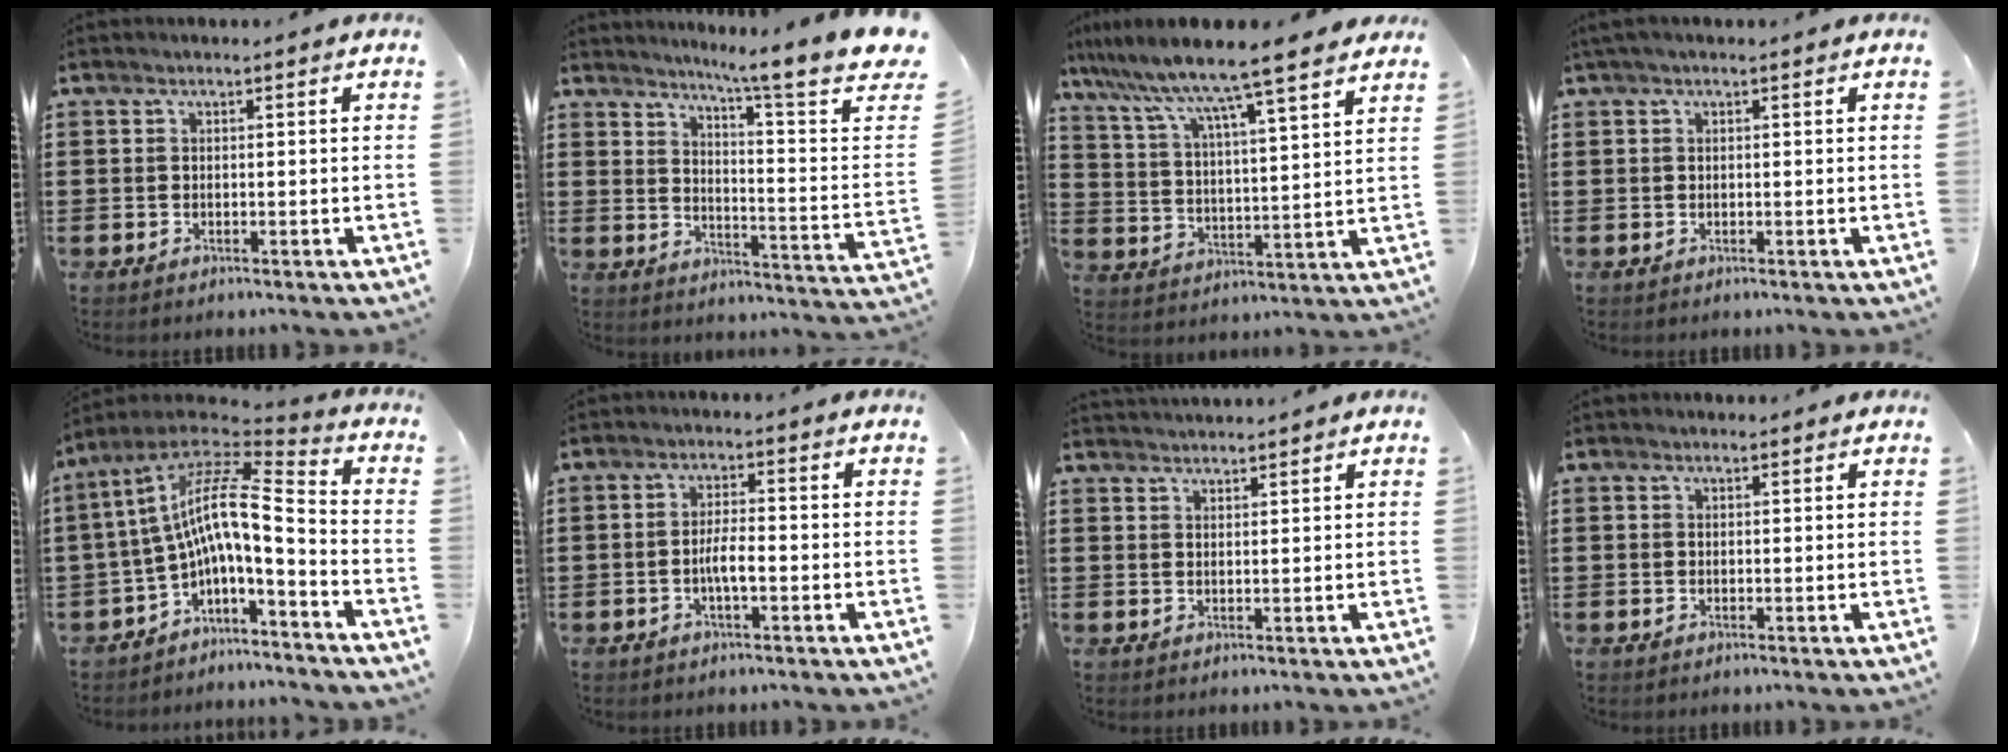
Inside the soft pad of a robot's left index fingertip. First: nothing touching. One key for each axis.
{"total": 9.1, "fx": 7.5, "fy": -0.9, "fz": 5.1, "tx": -0.102, "ty": -0.060, "tz": 0.117}
{"total": 8.5, "fx": 7.4, "fy": -0.3, "fz": 4.0, "tx": -0.108, "ty": -0.050, "tz": 0.120}
{"total": 0.6, "fx": 0.3, "fy": 0.0, "fz": 0.6, "tx": -0.012, "ty": 0.001, "tz": 0.006}
{"total": 10.5, "fx": -2.0, "fy": 2.5, "fz": 10.0, "tx": -0.207, "ty": -0.018, "tz": -0.057}
{"total": 3.6, "fx": -0.9, "fy": 0.8, "fz": 3.4, "tx": -0.067, "ty": 0.001, "tz": -0.019}
{"total": 2.0, "fx": 2.0, "fy": -0.1, "fz": -0.1, "tx": -0.002, "ty": -0.001, "tz": 0.039}
{"total": 0.7, "fx": 0.6, "fy": 0.3, "fz": 0.3, "tx": -0.008, "ty": 0.002, "tz": 0.011}